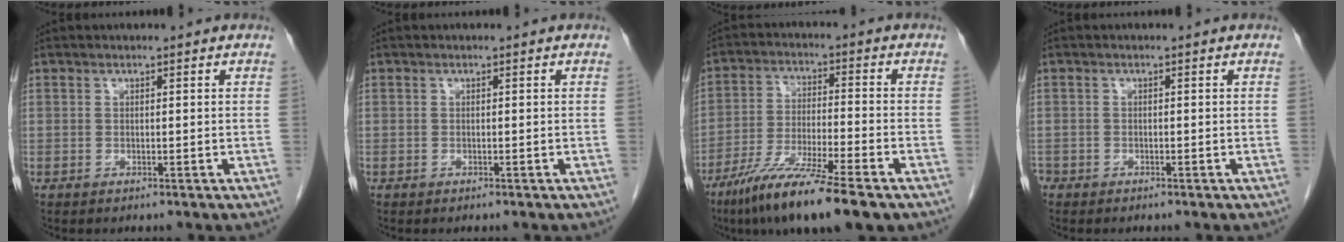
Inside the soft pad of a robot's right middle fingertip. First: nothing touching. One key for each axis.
{"total": 0.0}
{"total": 13.5, "fx": -9.1, "fy": 0.8, "fz": 9.9, "tx": -0.191, "ty": -0.043, "tz": -0.163}
{"total": 1.5, "fx": -1.1, "fy": 0.9, "fz": 0.3, "tx": -0.010, "ty": 0.001, "tz": -0.021}